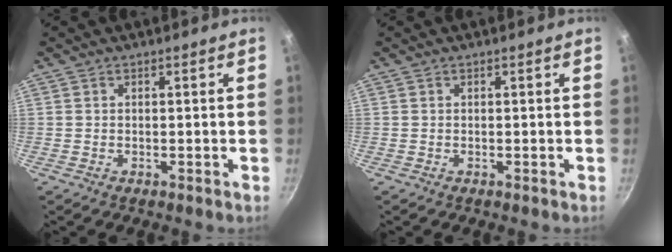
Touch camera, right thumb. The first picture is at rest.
{"total": 0.0}